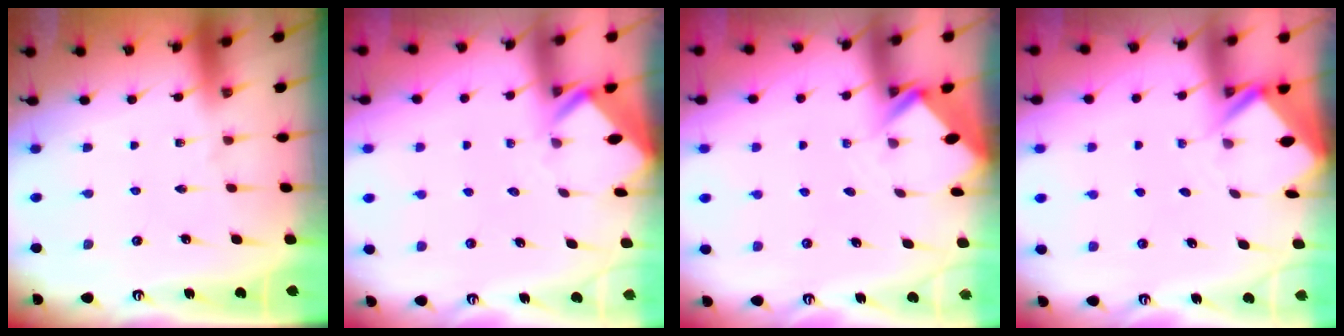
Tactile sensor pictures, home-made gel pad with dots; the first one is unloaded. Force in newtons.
{"total": 2.4, "press": 2.4, "slide": 0.1}
{"total": 2.6, "press": 2.6, "slide": 0.2}
{"total": 2.6, "press": 2.6, "slide": 0.1}